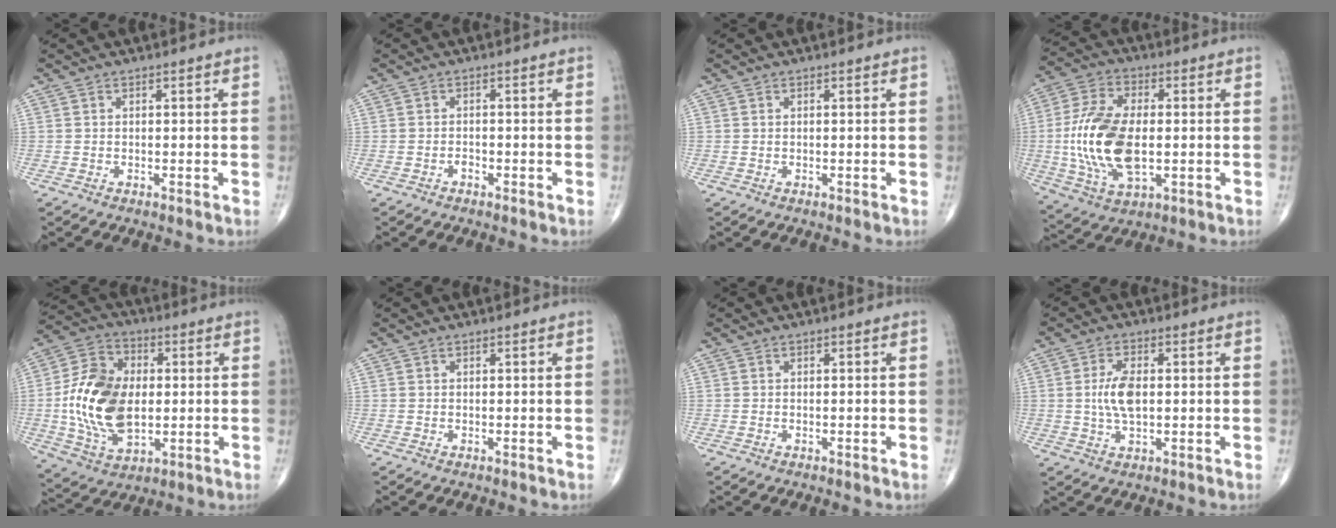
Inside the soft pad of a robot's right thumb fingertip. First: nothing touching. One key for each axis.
{"total": 0.9, "fx": -0.7, "fy": 0.5, "fz": 0.3, "tx": -0.002, "ty": 0.004, "tz": -0.014}
{"total": 0.0}
{"total": 17.0, "fx": -1.0, "fy": 8.9, "fz": 14.5, "tx": -0.294, "ty": 0.000, "tz": -0.016}
{"total": 18.0, "fx": -0.3, "fy": 11.4, "fz": 13.9, "tx": -0.247, "ty": 0.007, "tz": -0.001}
{"total": 0.0}
{"total": 0.0}
{"total": 6.3, "fx": 0.3, "fy": 3.0, "fz": 5.5, "tx": -0.111, "ty": 0.000, "tz": 0.003}